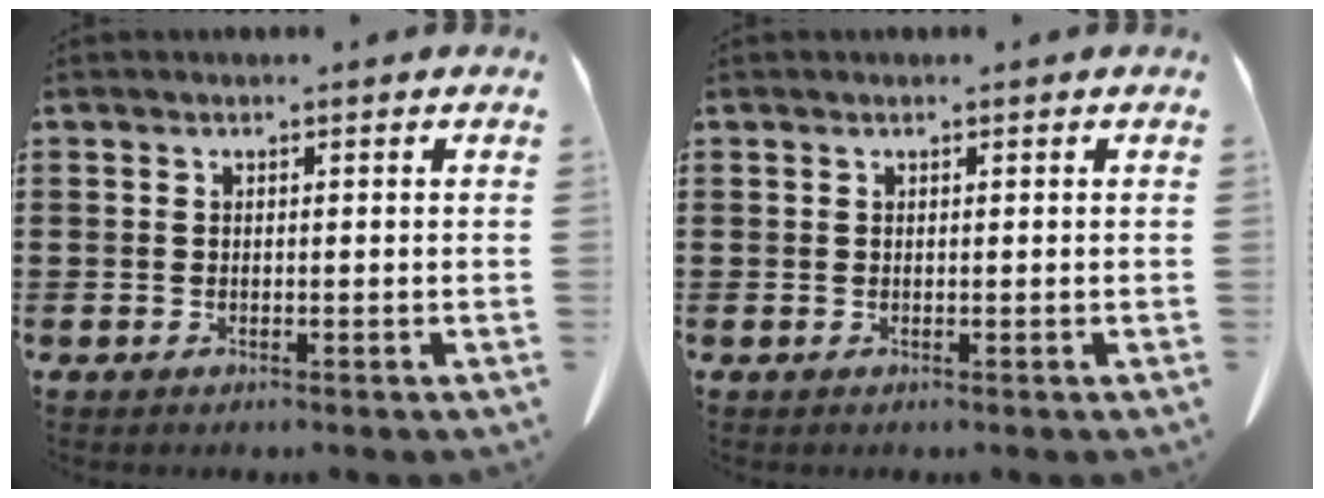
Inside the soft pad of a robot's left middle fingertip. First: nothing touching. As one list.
[{"total": 0.0}]